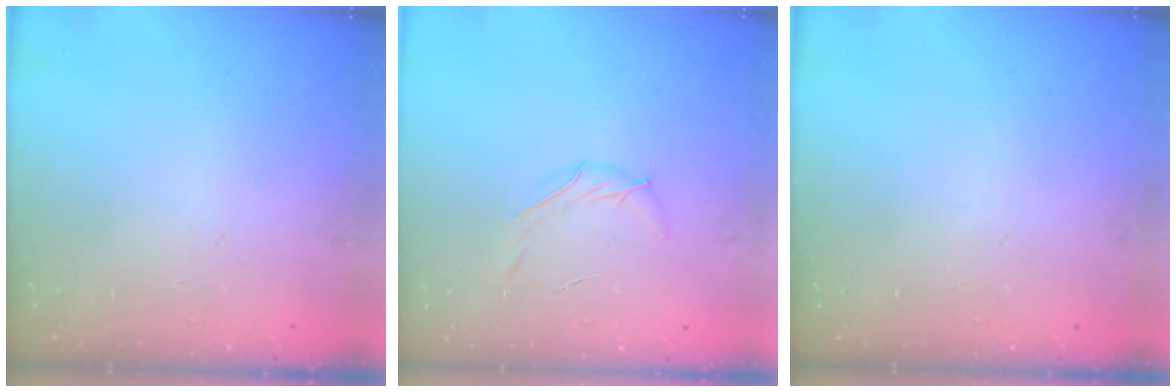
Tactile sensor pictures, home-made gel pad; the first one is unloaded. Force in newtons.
{"total": 5.2, "press": 5.0, "slide": 1.3}
{"total": 0.0}